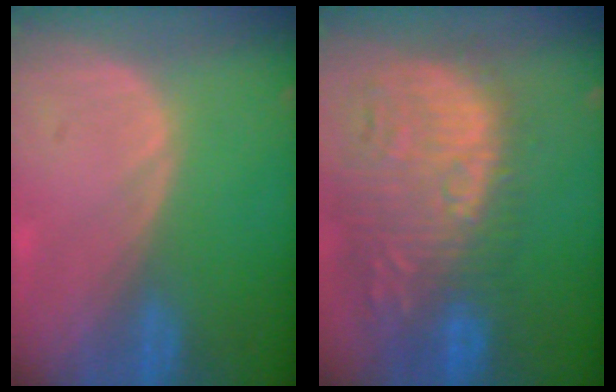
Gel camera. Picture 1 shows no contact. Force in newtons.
{"total": 14.1, "press": 12.3, "slide": 6.9}